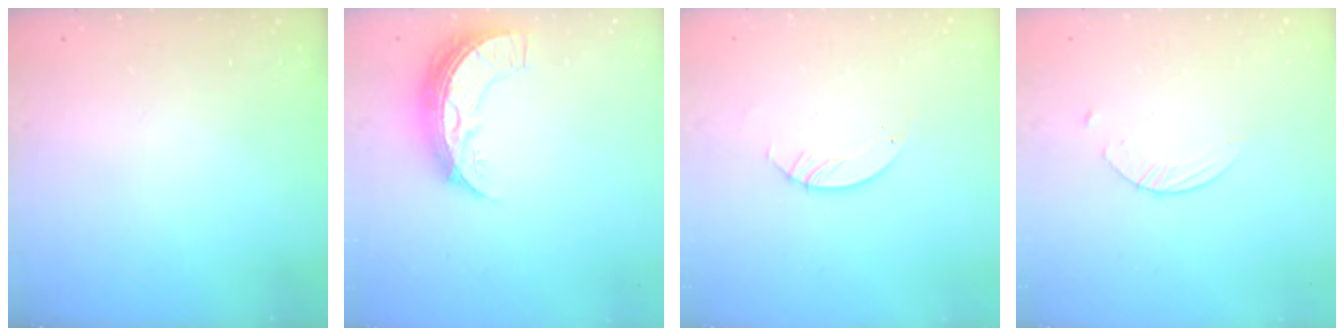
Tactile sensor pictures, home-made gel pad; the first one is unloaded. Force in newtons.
{"total": 9.8, "press": 9.8, "slide": 0.8}
{"total": 3.3, "press": 3.3, "slide": 0.2}
{"total": 2.7, "press": 2.6, "slide": 0.3}